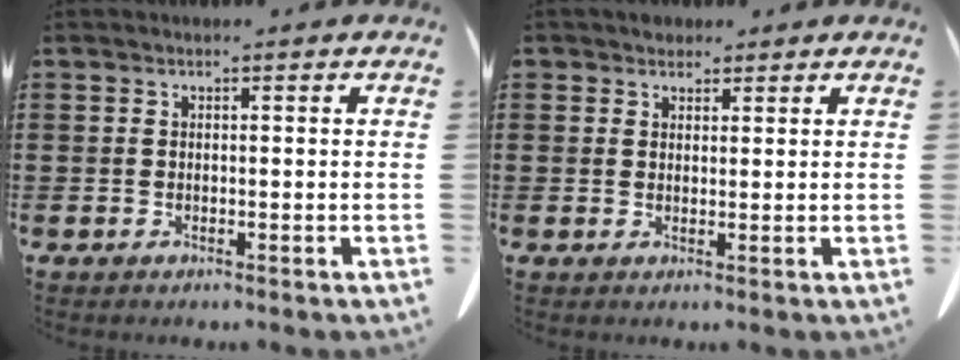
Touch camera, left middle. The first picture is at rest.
{"total": 1.9, "force": [1.7, 0.9, 0.2], "torque": [0.000, 0.002, 0.032]}